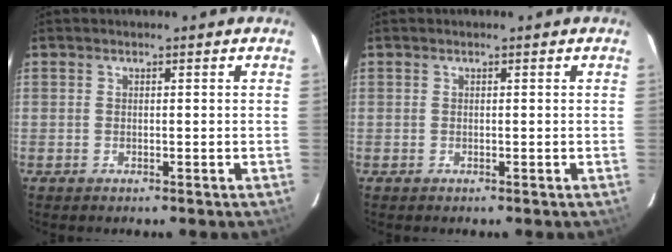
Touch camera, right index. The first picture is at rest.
{"total": 0.0}